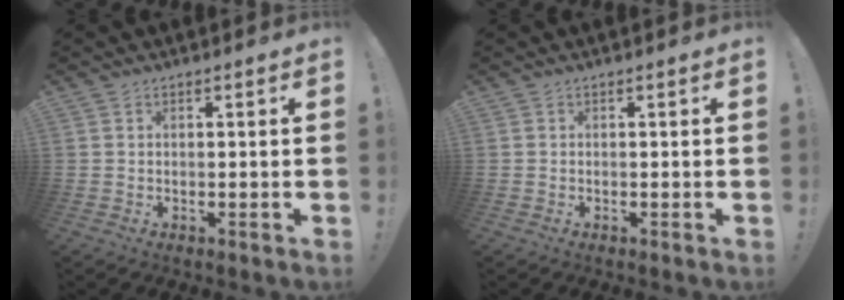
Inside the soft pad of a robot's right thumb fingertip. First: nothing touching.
{"total": 0.0}